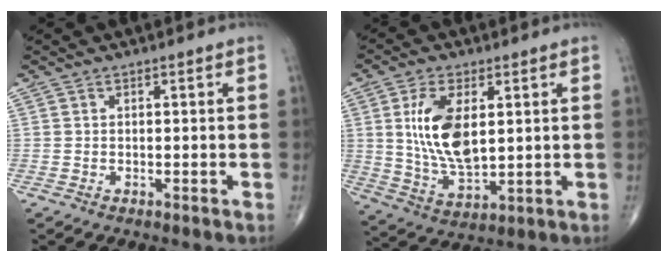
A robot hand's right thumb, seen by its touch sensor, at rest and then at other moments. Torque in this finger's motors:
{"motor_torque": [-0.62, 1.15, 1.48, 0.24, 0.44]}